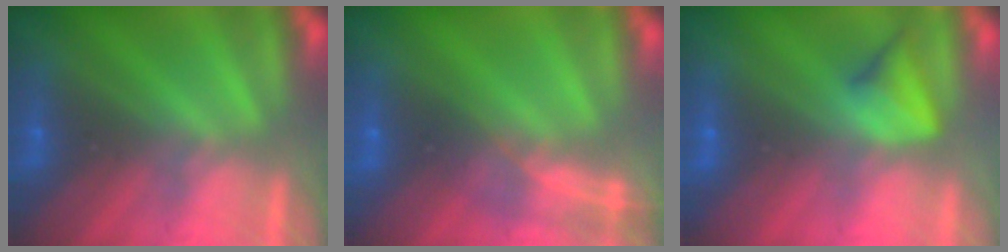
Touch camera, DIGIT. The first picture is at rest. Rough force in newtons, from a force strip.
{"total": 1.6}
{"total": 4.5}